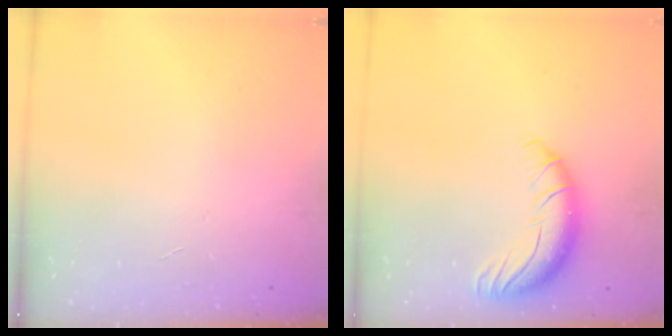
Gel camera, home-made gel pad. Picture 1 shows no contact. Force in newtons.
{"total": 11.0, "press": 10.7, "slide": 2.6}